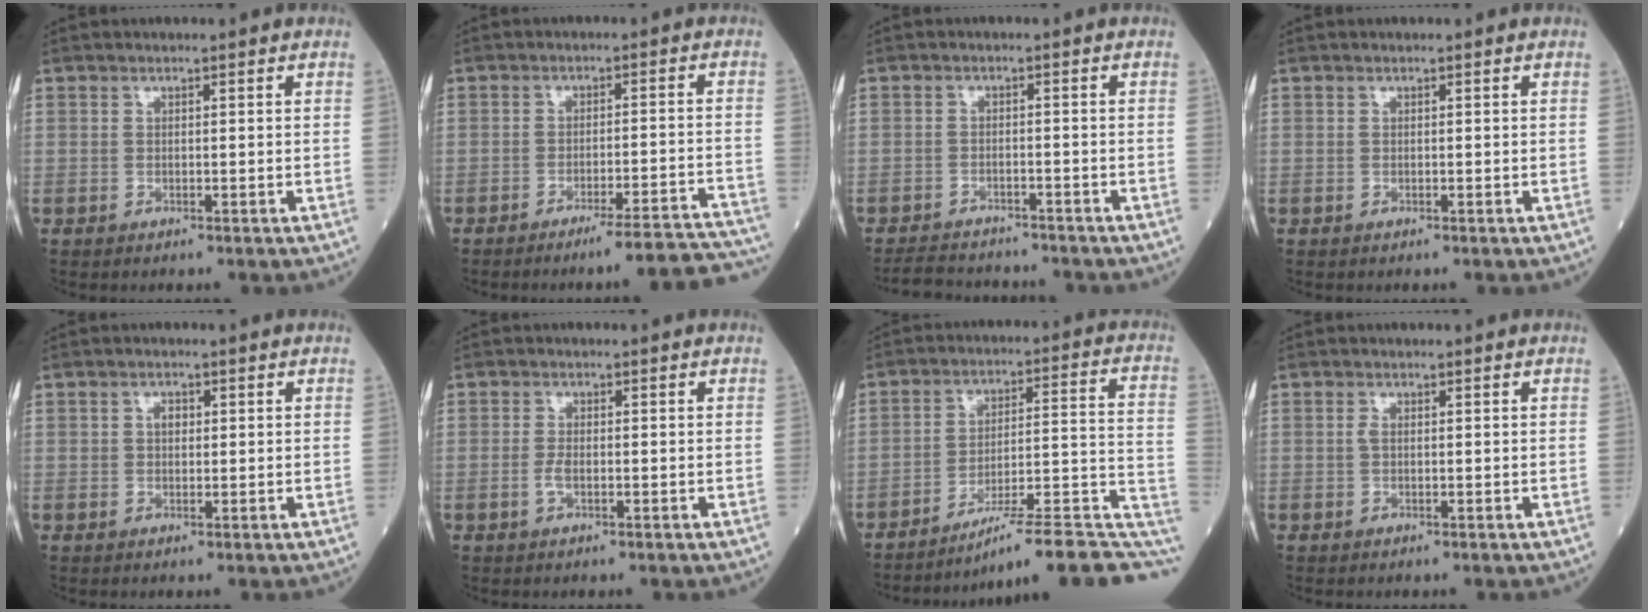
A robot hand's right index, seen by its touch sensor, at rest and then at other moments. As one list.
[{"total": 14.0, "force": [-13.2, -0.7, 4.6], "torque": [-0.011, 0.015, -0.166]}, {"total": 7.8, "force": [-7.3, 1.8, 1.8], "torque": [-0.025, 0.000, -0.108]}, {"total": 0.0}, {"total": 1.5, "force": [0.3, 1.0, 1.1], "torque": [-0.021, 0.005, 0.005]}, {"total": 1.7, "force": [-0.5, 0.6, 1.6], "torque": [-0.034, 0.001, -0.010]}, {"total": 17.5, "force": [-14.0, 0.9, 10.3], "torque": [-0.089, 0.041, -0.207]}, {"total": 0.7, "force": [0.1, 0.2, 0.6], "torque": [-0.017, 0.000, -0.001]}]